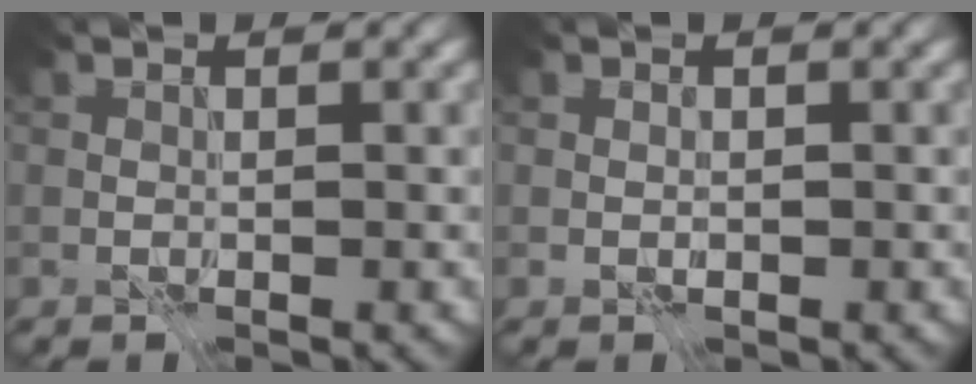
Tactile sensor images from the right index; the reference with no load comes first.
{"total": 0.0}